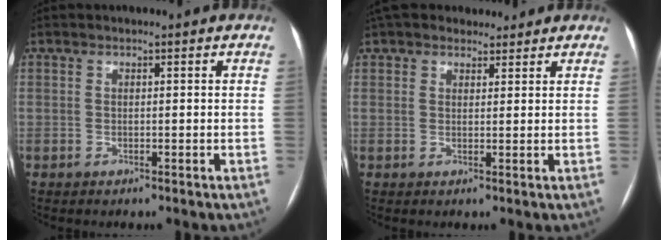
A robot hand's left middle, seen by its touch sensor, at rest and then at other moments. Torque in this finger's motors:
{"motor_torque": [1.00, -1.14, 0.15, 0.03]}